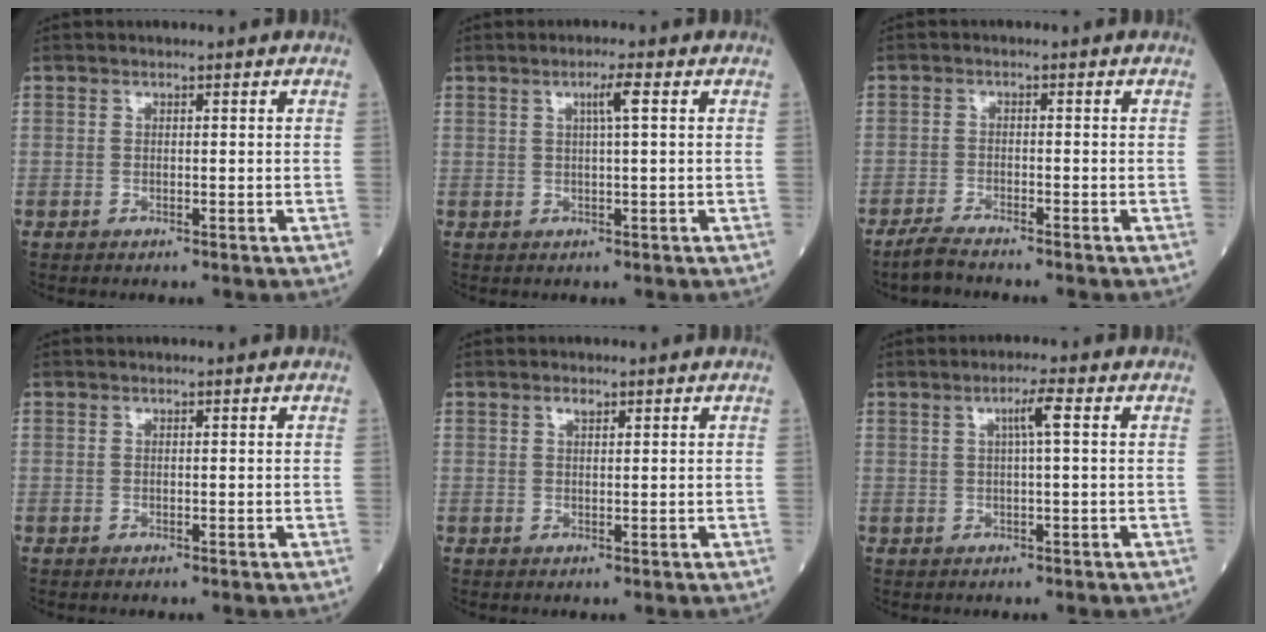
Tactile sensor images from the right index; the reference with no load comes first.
{"total": 2.5, "force": [0.8, -0.3, 2.4], "torque": [-0.043, 0.001, 0.013]}
{"total": 3.1, "force": [-2.8, 0.0, 1.2], "torque": [-0.031, -0.010, -0.056]}
{"total": 0.0}
{"total": 1.1, "force": [0.7, 0.5, 0.7], "torque": [-0.013, 0.000, 0.011]}
{"total": 2.9, "force": [0.8, -0.3, 2.8], "torque": [-0.050, 0.004, 0.012]}